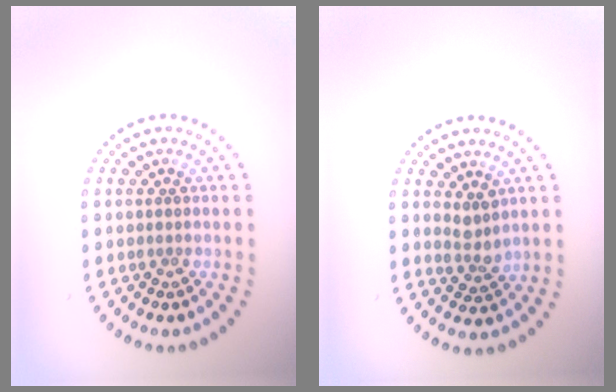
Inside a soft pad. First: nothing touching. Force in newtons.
{"total": 1.7, "press": 1.4, "slide": 1.0}